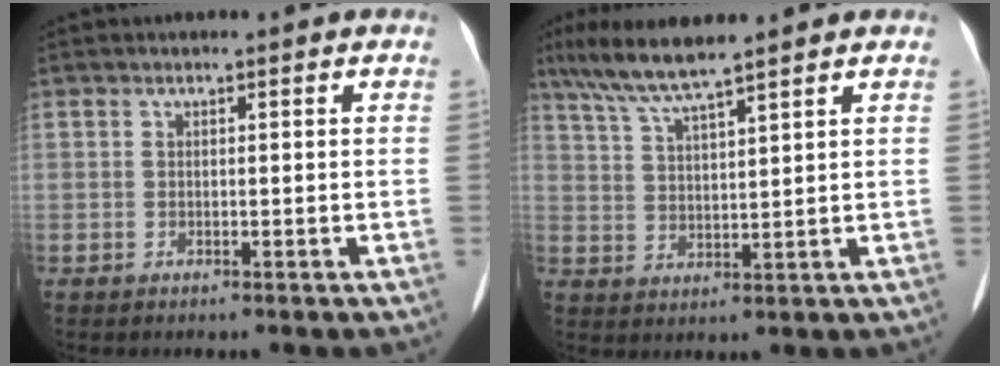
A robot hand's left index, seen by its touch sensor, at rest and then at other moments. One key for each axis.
{"total": 7.5, "fx": 6.2, "fy": -0.1, "fz": 4.3, "tx": -0.085, "ty": 0.016, "tz": 0.117}